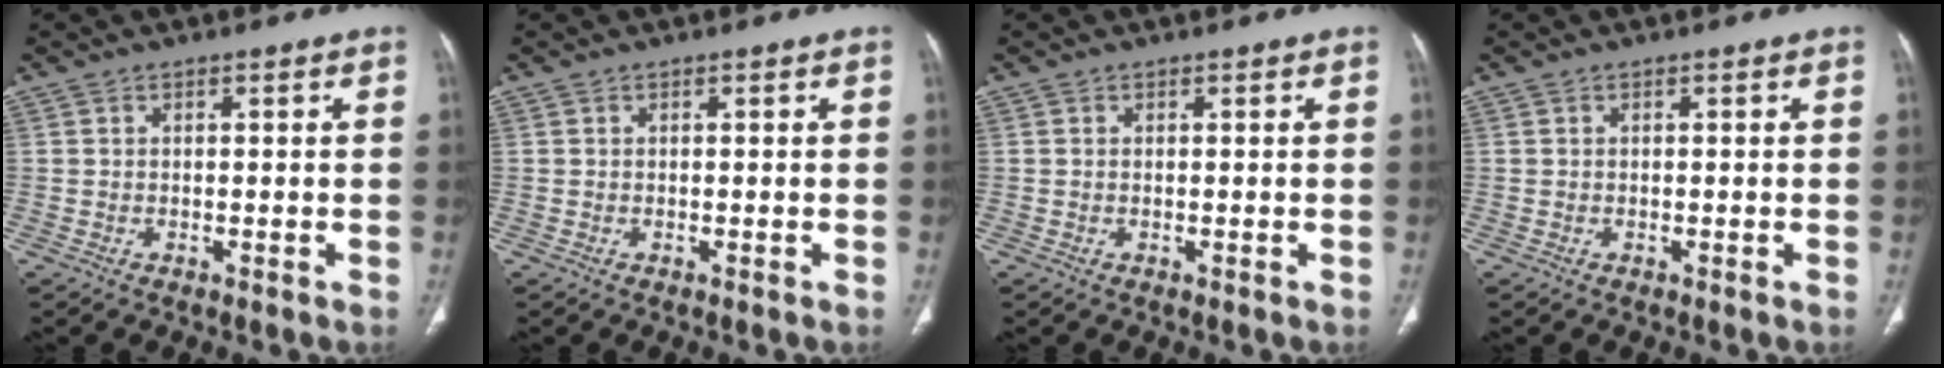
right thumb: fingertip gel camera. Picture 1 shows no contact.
{"total": 0.0}
{"total": 0.0}
{"total": 0.0}